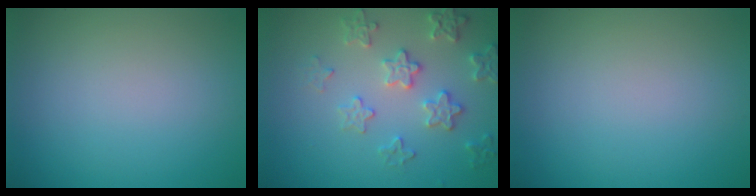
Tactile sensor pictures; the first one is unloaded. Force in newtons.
{"total": 3.4, "press": 3.4, "slide": 0.2}
{"total": 0.0}